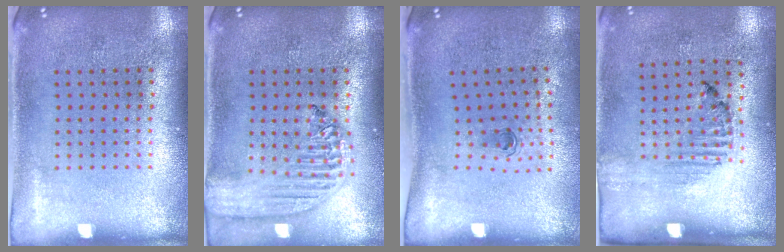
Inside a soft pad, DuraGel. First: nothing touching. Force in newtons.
{"total": 2.2, "press": 1.9, "slide": 1.1}
{"total": 0.6, "press": 0.3, "slide": 0.5}
{"total": 1.5, "press": 1.2, "slide": 0.8}